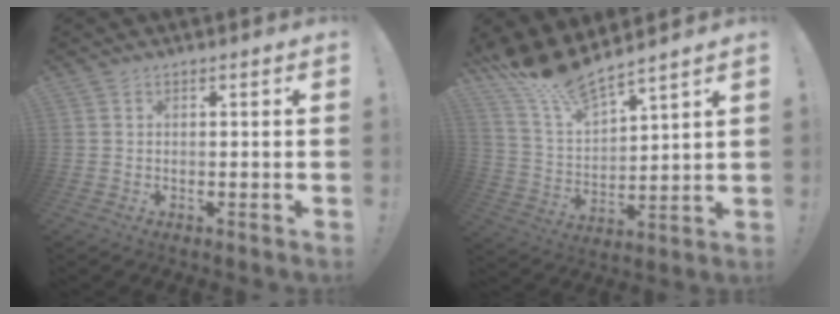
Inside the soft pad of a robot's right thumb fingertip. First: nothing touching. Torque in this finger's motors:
{"motor_torque": [-0.90, 1.36, 0.20, -0.01, 0.27]}